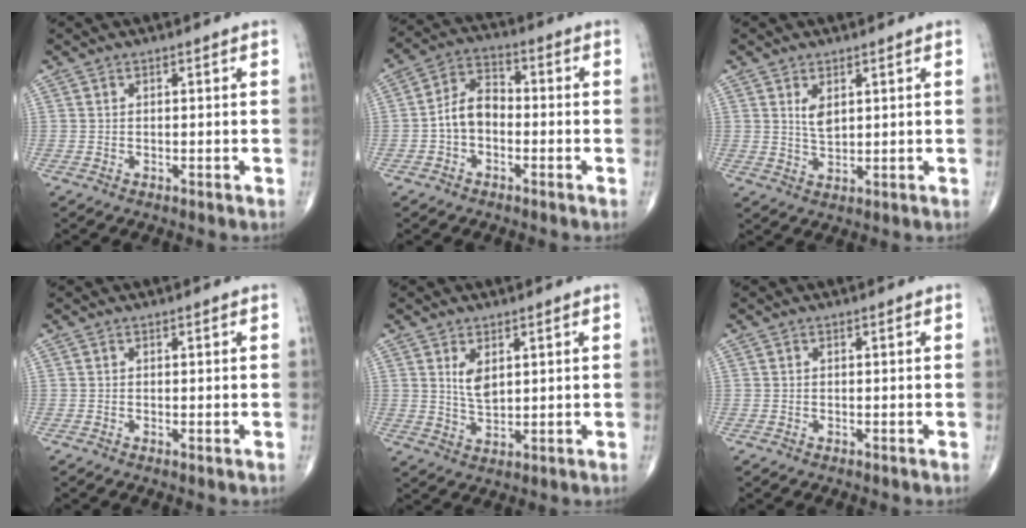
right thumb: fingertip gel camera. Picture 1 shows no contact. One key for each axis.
{"total": 7.4, "fx": -1.6, "fy": 5.1, "fz": 5.1, "tx": -0.079, "ty": 0.031, "tz": -0.043}
{"total": 3.4, "fx": 1.4, "fy": 1.7, "fz": 2.6, "tx": -0.039, "ty": -0.013, "tz": 0.029}
{"total": 0.0}
{"total": 4.4, "fx": 1.7, "fy": 2.2, "fz": 3.4, "tx": -0.054, "ty": -0.016, "tz": 0.037}
{"total": 0.0}